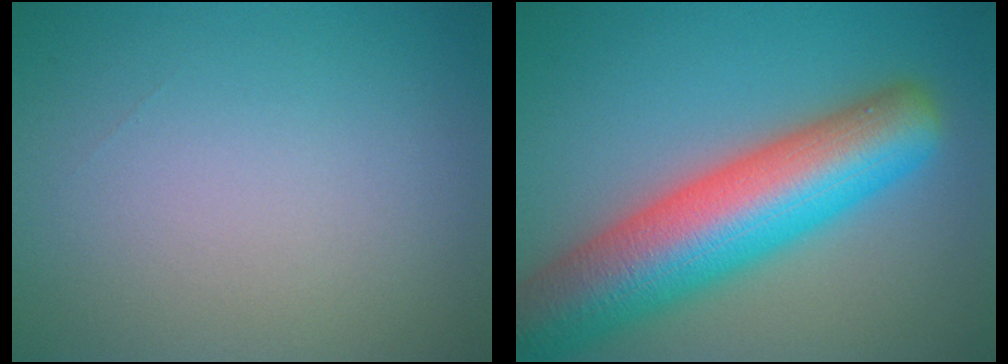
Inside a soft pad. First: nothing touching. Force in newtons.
{"total": 12.3, "press": 12.3, "slide": 0.5}